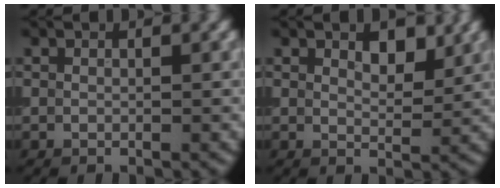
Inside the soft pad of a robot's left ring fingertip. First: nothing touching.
{"total": 2.2, "force": [1.4, 1.0, 1.5], "torque": [-0.020, -0.002, 0.021]}